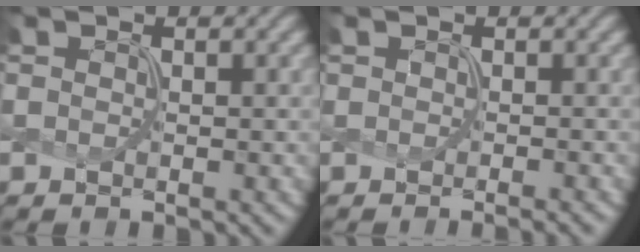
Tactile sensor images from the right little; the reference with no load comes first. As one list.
[{"total": 0.7, "force": [-0.6, 0.1, 0.3], "torque": [0.004, -0.010, -0.009]}]